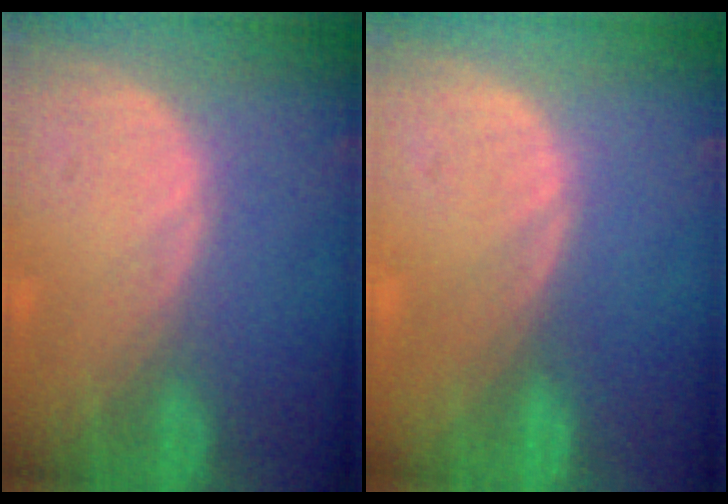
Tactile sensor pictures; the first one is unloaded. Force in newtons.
{"total": 0.0}